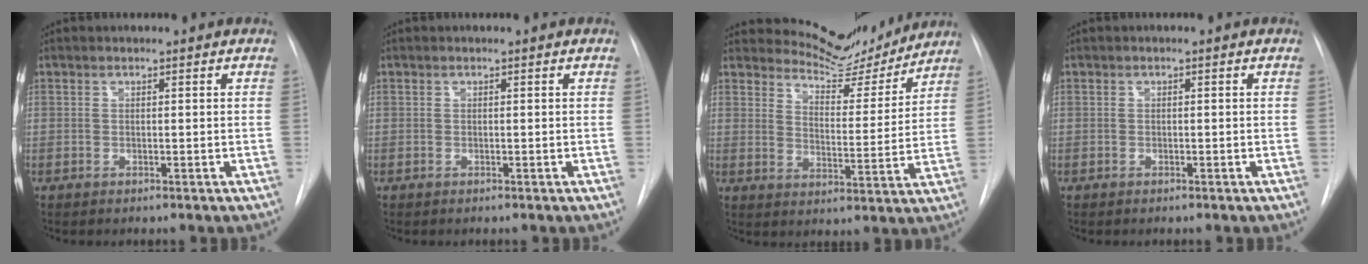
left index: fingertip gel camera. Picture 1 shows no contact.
{"total": 0.0}
{"total": 10.7, "force": [10.4, 2.2, 0.9], "torque": [-0.014, -0.028, 0.145]}
{"total": 0.0}